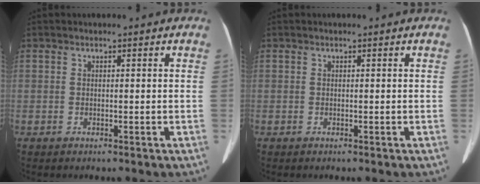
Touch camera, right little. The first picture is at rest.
{"total": 0.0}